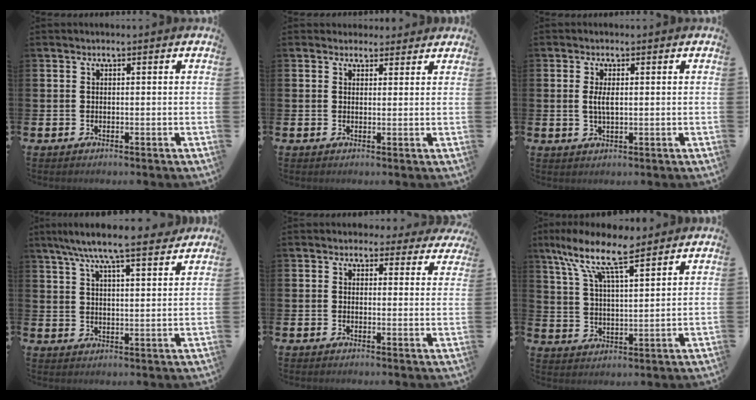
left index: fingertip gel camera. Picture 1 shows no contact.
{"total": 2.4, "force": [2.2, 1.0, -0.1], "torque": [0.010, -0.006, 0.038]}
{"total": 2.6, "force": [0.3, 1.0, 2.4], "torque": [-0.048, 0.004, 0.003]}
{"total": 8.2, "force": [7.5, 0.6, 3.3], "torque": [-0.074, -0.036, 0.132]}
{"total": 2.7, "force": [2.3, 1.5, 0.2], "torque": [0.005, -0.010, 0.035]}
{"total": 10.3, "force": [8.3, 2.5, 5.6], "torque": [-0.127, -0.035, 0.145]}